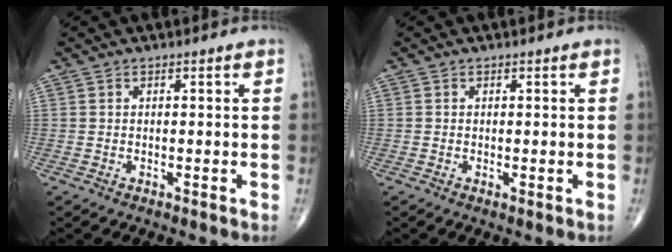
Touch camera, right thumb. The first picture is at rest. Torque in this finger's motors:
{"motor_torque": [-0.63, -0.06, -0.17, -0.11, -0.14]}